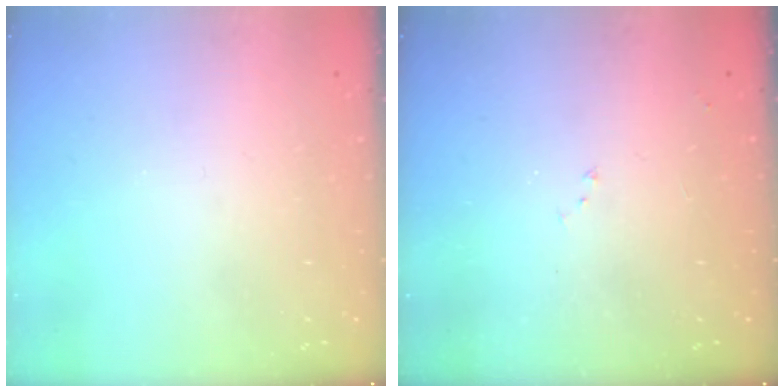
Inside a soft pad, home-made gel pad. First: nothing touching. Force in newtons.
{"total": 6.2, "press": 6.1, "slide": 0.9}